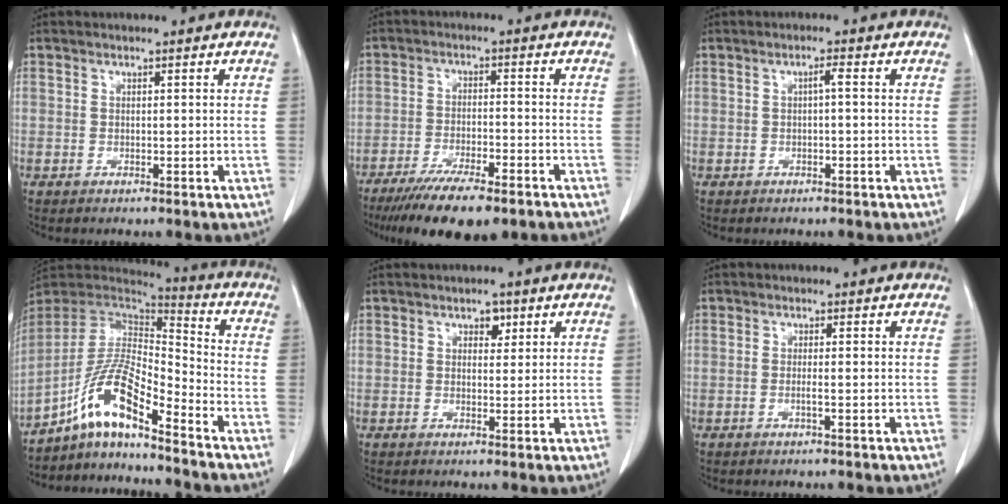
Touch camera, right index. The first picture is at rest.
{"total": 13.1, "force": [-9.9, 2.5, 8.2], "torque": [-0.132, -0.026, -0.152]}
{"total": 1.2, "force": [0.0, 0.1, 1.2], "torque": [-0.021, 0.004, 0.001]}
{"total": 11.7, "force": [-7.9, 1.5, 8.6], "torque": [-0.176, 0.011, -0.146]}
{"total": 1.9, "force": [1.0, 1.2, 1.0], "torque": [-0.012, 0.002, 0.015]}
{"total": 0.9, "force": [-0.3, -0.1, 0.8], "torque": [-0.016, 0.001, -0.005]}